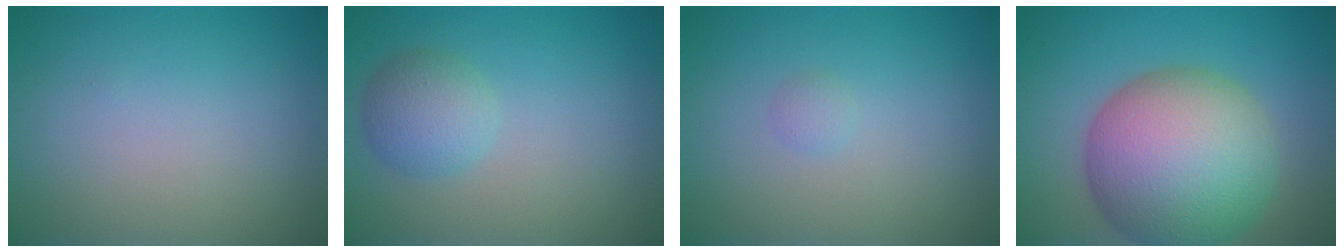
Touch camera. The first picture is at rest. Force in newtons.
{"total": 2.9, "press": 2.9, "slide": 0.1}
{"total": 0.7, "press": 0.7, "slide": 0.0}
{"total": 13.3, "press": 13.3, "slide": 0.4}